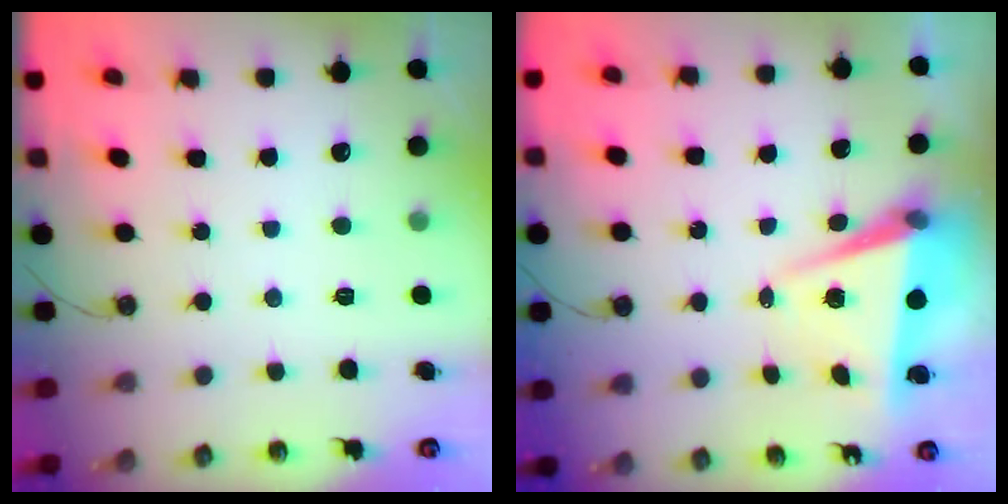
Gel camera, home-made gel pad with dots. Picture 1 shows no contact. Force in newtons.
{"total": 5.8, "press": 4.9, "slide": 3.1}